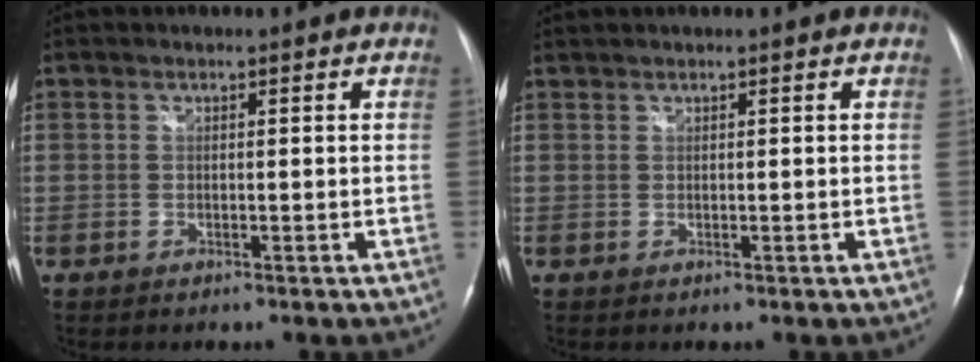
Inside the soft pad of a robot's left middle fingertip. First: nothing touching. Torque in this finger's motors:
{"motor_torque": [0.04, -0.12, 0.00, 0.01]}